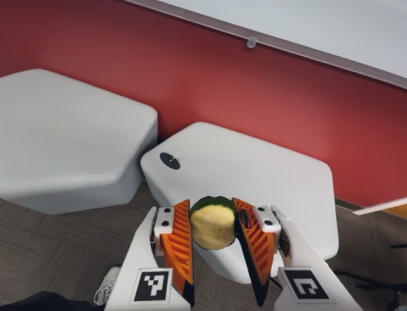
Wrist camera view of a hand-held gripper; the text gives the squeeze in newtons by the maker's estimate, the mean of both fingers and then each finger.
{"total": 12.0, "left": 12.4, "right": 11.5}